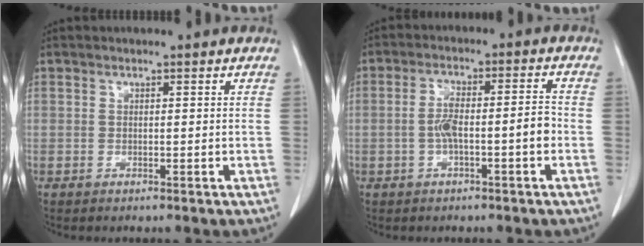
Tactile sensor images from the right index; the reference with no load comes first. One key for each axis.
{"total": 6.5, "fx": -1.5, "fy": 1.0, "fz": 6.2, "tx": -0.116, "ty": 0.021, "tz": -0.025}